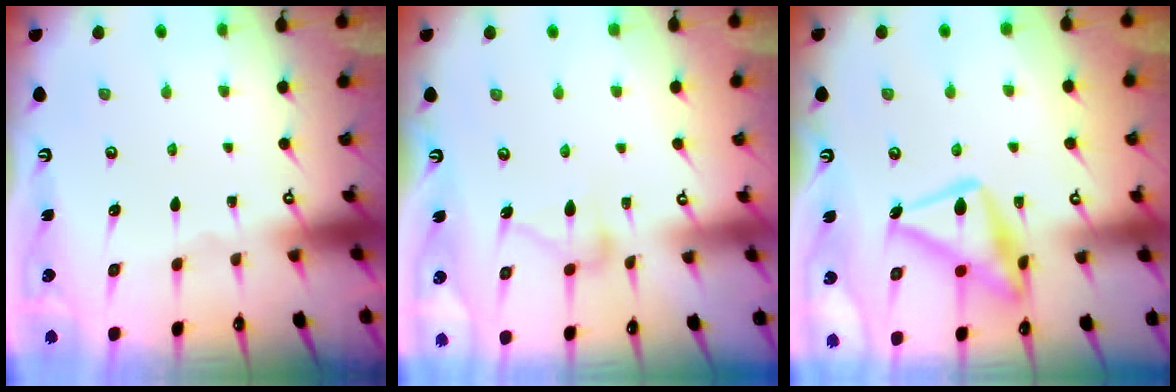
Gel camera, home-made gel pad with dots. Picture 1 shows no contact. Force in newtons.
{"total": 9.5, "press": 9.4, "slide": 0.5}
{"total": 17.8, "press": 17.7, "slide": 1.1}